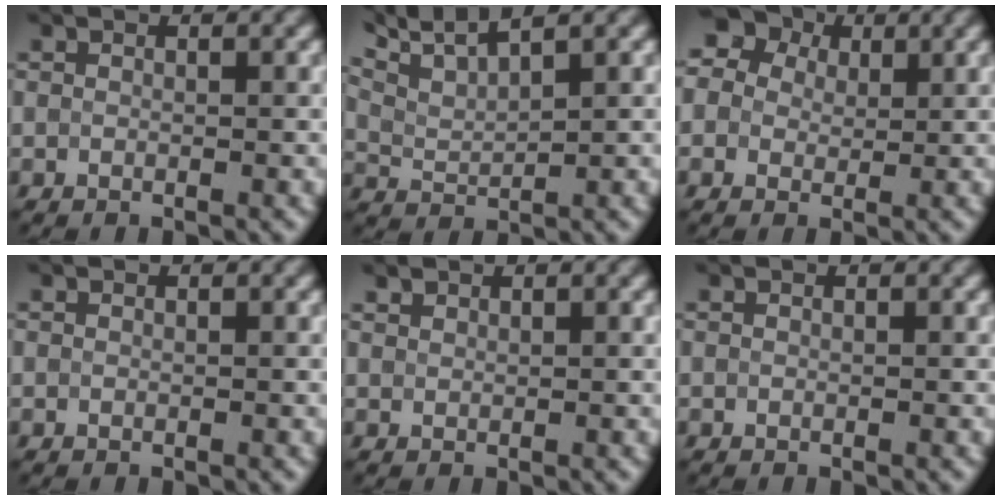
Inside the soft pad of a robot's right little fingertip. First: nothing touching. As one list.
[{"total": 5.1, "force": [4.2, 0.9, 2.7], "torque": [-0.059, 0.014, 0.081]}, {"total": 9.3, "force": [4.4, 6.8, 4.5], "torque": [-0.082, 0.043, 0.038]}, {"total": 0.0}, {"total": 0.9, "force": [0.8, 0.3, 0.1], "torque": [-0.004, 0.001, 0.020]}, {"total": 0.0}]